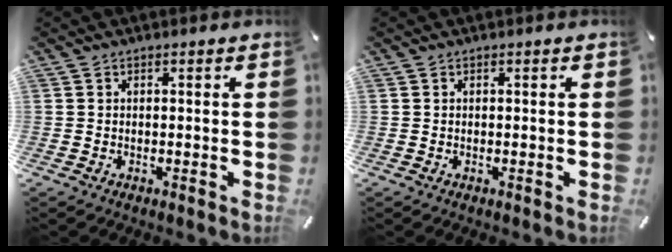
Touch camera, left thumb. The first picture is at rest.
{"total": 0.0}